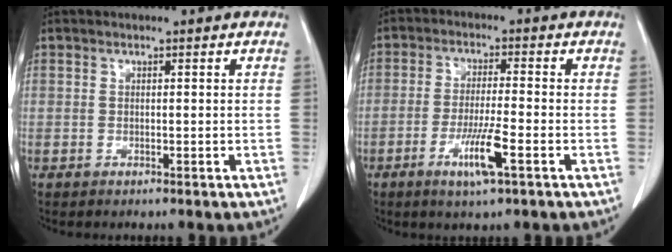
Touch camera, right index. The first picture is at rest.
{"total": 8.1, "force": [-3.3, 0.2, 7.3], "torque": [-0.138, -0.018, -0.060]}